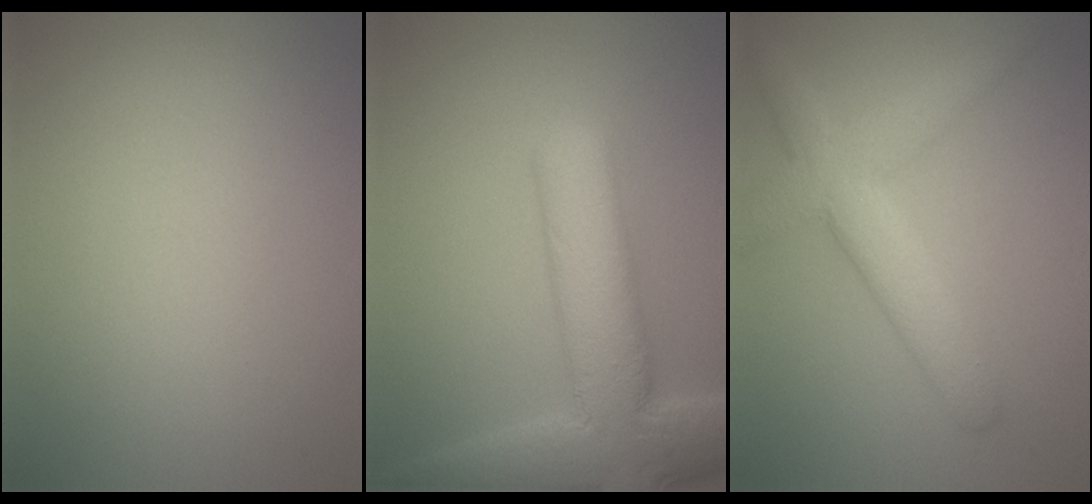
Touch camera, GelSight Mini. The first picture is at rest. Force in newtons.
{"total": 9.7, "press": 9.7, "slide": 0.6}
{"total": 5.1, "press": 5.0, "slide": 0.3}